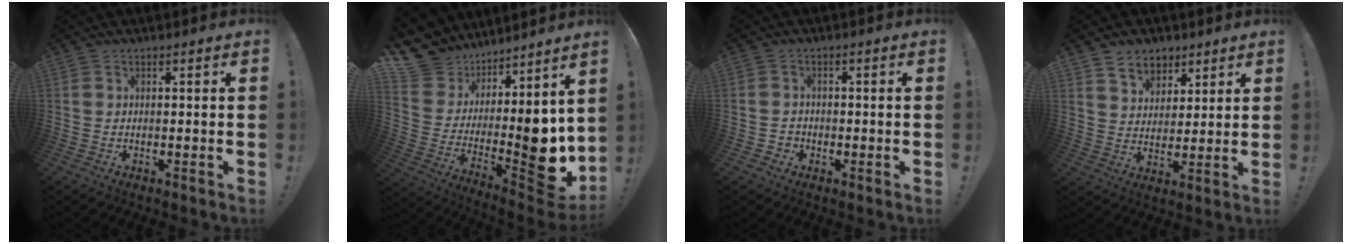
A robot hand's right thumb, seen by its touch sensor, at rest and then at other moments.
{"total": 11.5, "force": [3.3, 8.3, 7.3], "torque": [-0.090, -0.061, 0.077]}
{"total": 2.3, "force": [-0.9, 2.0, 0.7], "torque": [-0.008, 0.002, -0.017]}
{"total": 8.2, "force": [5.5, 5.8, 1.7], "torque": [-0.018, -0.040, 0.106]}